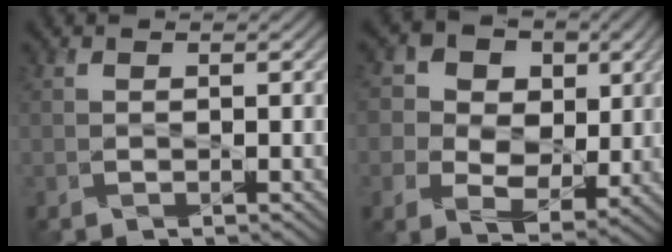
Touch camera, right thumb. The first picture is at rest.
{"total": 8.3, "force": [1.2, 7.0, 4.2], "torque": [-0.093, 0.007, 0.004]}